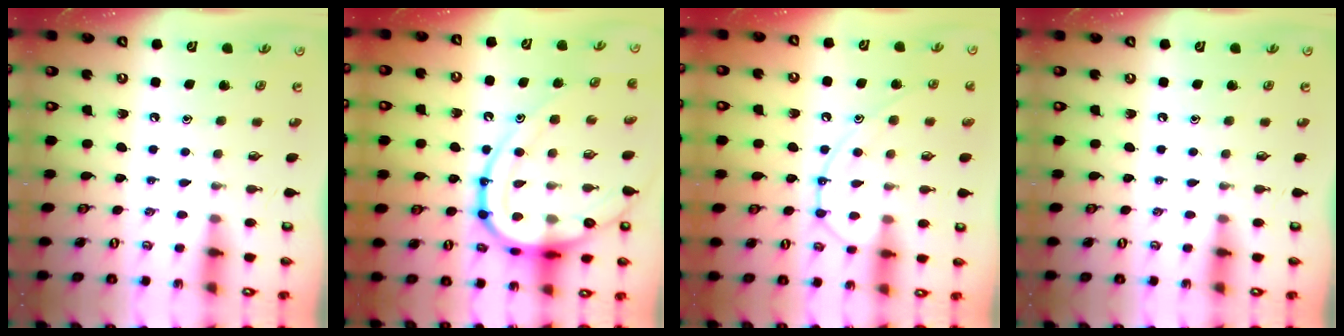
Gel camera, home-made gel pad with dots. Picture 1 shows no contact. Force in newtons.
{"total": 21.8, "press": 21.7, "slide": 2.2}
{"total": 13.5, "press": 13.4, "slide": 1.3}
{"total": 0.0}